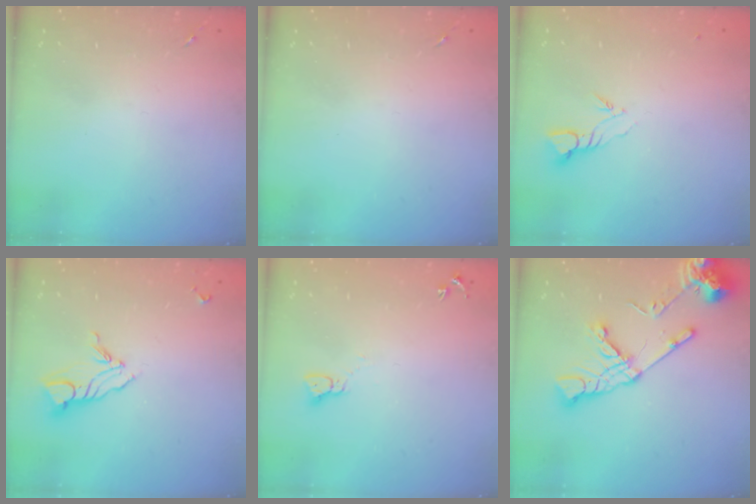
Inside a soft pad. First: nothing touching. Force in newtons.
{"total": 0.0}
{"total": 3.7, "press": 3.7, "slide": 0.4}
{"total": 9.9, "press": 9.8, "slide": 0.8}
{"total": 2.3, "press": 2.3, "slide": 0.3}
{"total": 16.3, "press": 16.2, "slide": 2.1}